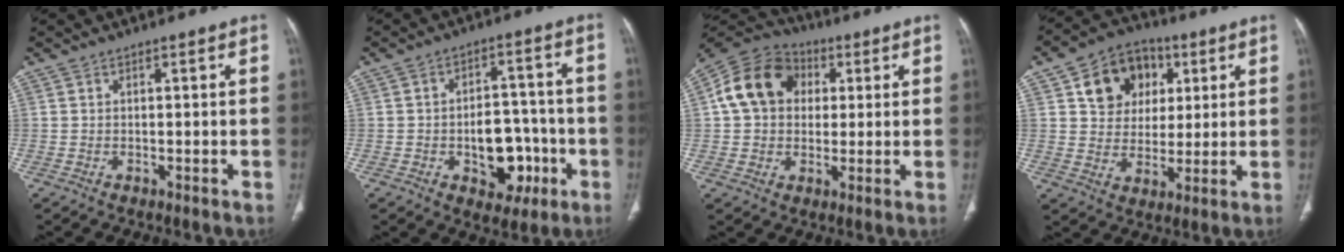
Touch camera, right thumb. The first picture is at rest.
{"total": 11.0, "force": [-3.2, 7.3, 7.6], "torque": [-0.068, 0.035, -0.037]}
{"total": 13.9, "force": [2.6, 11.2, 7.7], "torque": [-0.128, 0.020, 0.035]}
{"total": 12.7, "force": [4.7, 10.2, 5.9], "torque": [-0.057, -0.006, 0.079]}